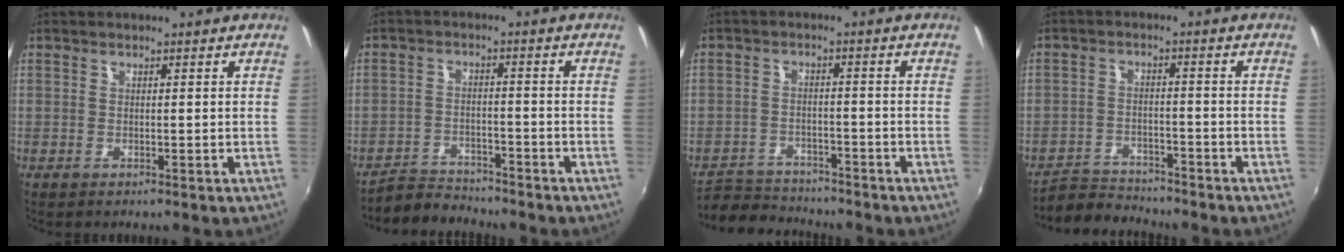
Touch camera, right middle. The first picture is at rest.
{"total": 5.7, "force": [-5.5, 1.5, -0.1], "torque": [-0.019, 0.007, -0.098]}
{"total": 8.2, "force": [-7.5, 3.0, 1.0], "torque": [-0.039, 0.010, -0.126]}
{"total": 6.5, "force": [-6.3, 1.6, 0.0], "torque": [-0.024, 0.007, -0.113]}